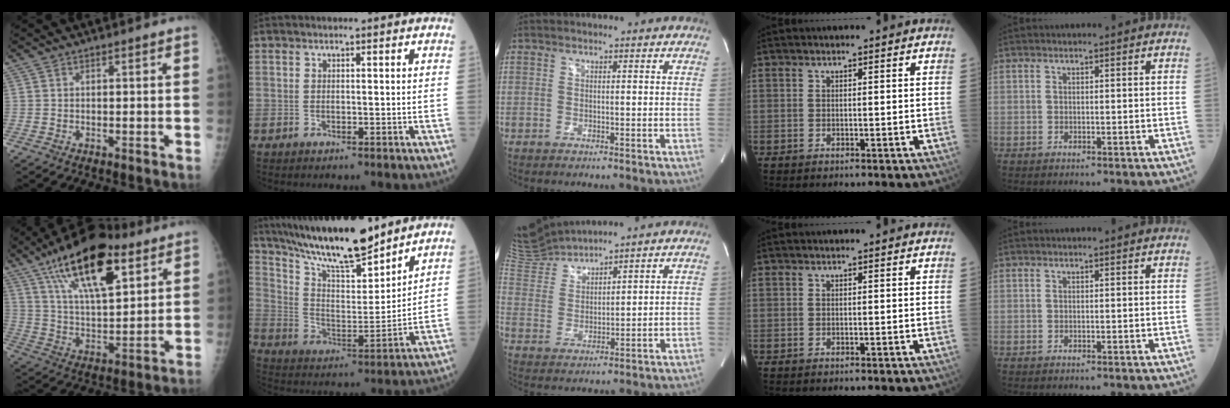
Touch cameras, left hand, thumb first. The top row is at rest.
{"thumb": {"total": 21.4, "force": [11.5, 8.6, 15.9], "torque": [-0.243, -0.034, 0.200]}, "index": {"total": 17.8, "force": [15.1, 2.5, 9.1], "torque": [-0.162, -0.001, 0.270]}, "middle": {"total": 7.7, "force": [7.6, -0.4, 0.6], "torque": [-0.032, 0.009, 0.168]}}